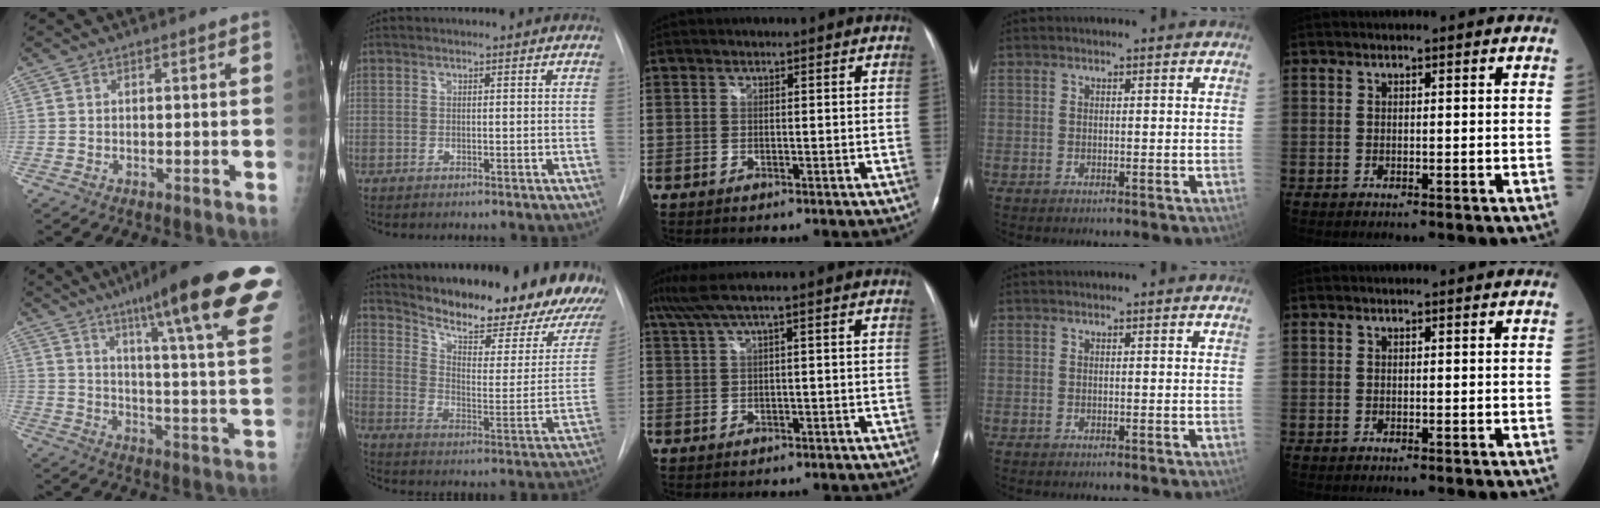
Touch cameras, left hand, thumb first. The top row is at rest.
{"thumb": {"total": 28.6, "force": [17.7, 3.1, 22.3], "torque": [-0.277, -0.066, 0.246]}, "index": {"total": 26.0, "force": [22.1, 4.2, 13.2], "torque": [-0.210, -0.077, 0.292]}, "middle": {"total": 4.1, "force": [2.2, -0.6, 3.4], "torque": [-0.082, 0.030, 0.048]}}